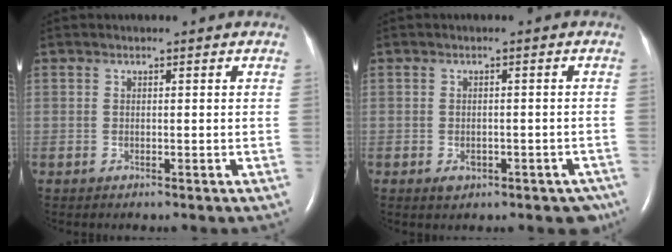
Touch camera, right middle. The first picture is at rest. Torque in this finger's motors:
{"motor_torque": [-0.03, -0.04, 0.04, 0.01]}